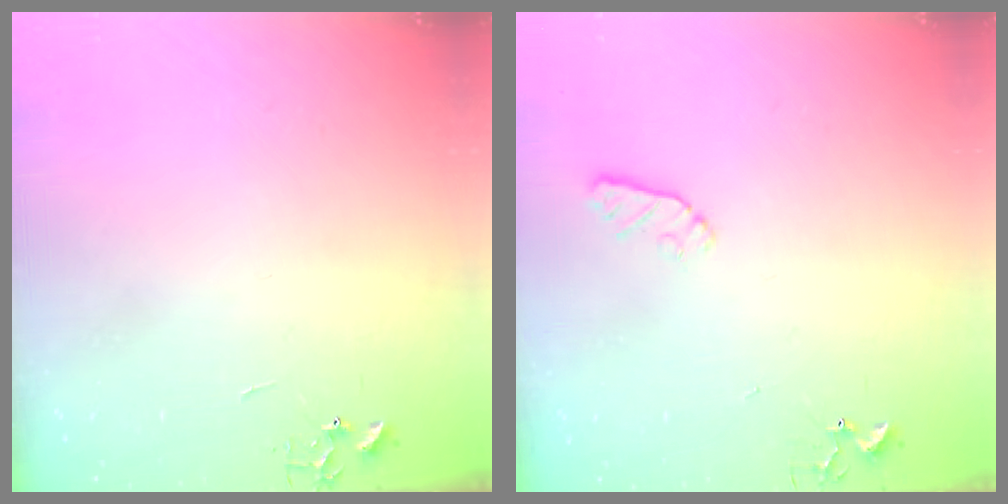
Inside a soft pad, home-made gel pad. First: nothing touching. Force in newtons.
{"total": 5.6, "press": 5.5, "slide": 1.0}